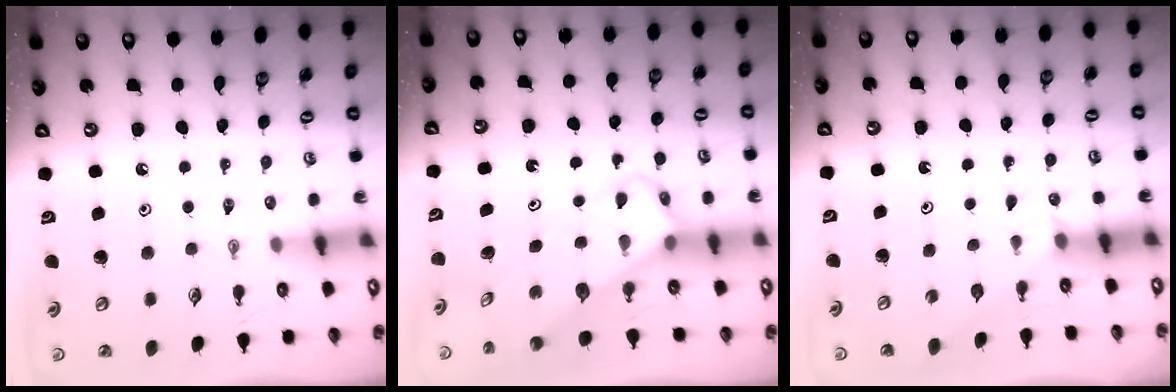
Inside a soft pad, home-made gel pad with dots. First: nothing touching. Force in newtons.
{"total": 3.9, "press": 3.9, "slide": 0.2}
{"total": 2.5, "press": 2.5, "slide": 0.3}